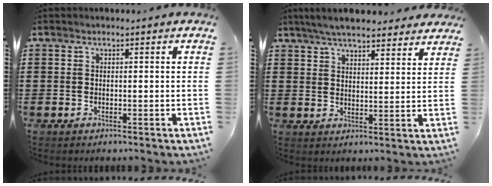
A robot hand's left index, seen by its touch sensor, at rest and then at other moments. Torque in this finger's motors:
{"motor_torque": [2.14, 0.00, 0.44, 0.15]}